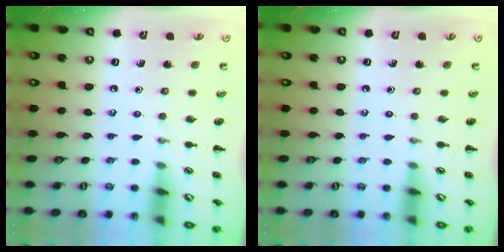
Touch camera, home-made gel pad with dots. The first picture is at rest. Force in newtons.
{"total": 0.0}